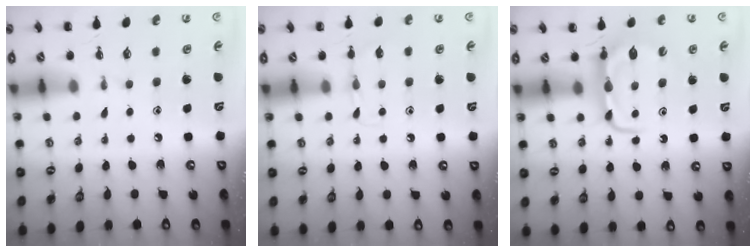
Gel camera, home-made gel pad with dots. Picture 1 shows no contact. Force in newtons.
{"total": 5.3, "press": 5.1, "slide": 1.5}
{"total": 7.7, "press": 7.6, "slide": 1.2}